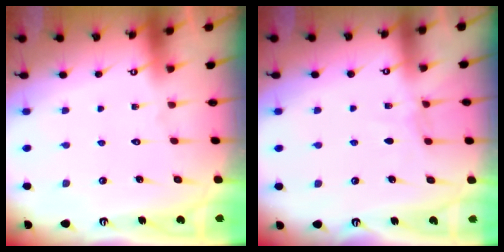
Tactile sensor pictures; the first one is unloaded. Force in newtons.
{"total": 4.2, "press": 4.2, "slide": 0.5}